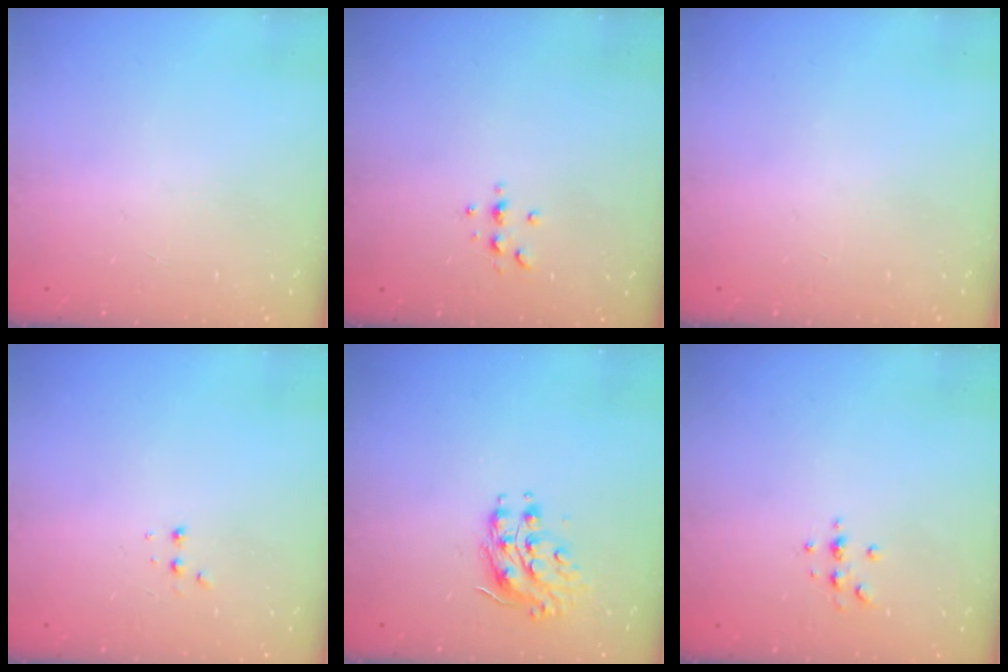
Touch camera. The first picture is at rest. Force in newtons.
{"total": 3.1, "press": 3.1, "slide": 0.5}
{"total": 0.0}
{"total": 2.5, "press": 2.4, "slide": 0.8}
{"total": 8.7, "press": 8.7, "slide": 0.5}
{"total": 3.3, "press": 3.2, "slide": 0.4}